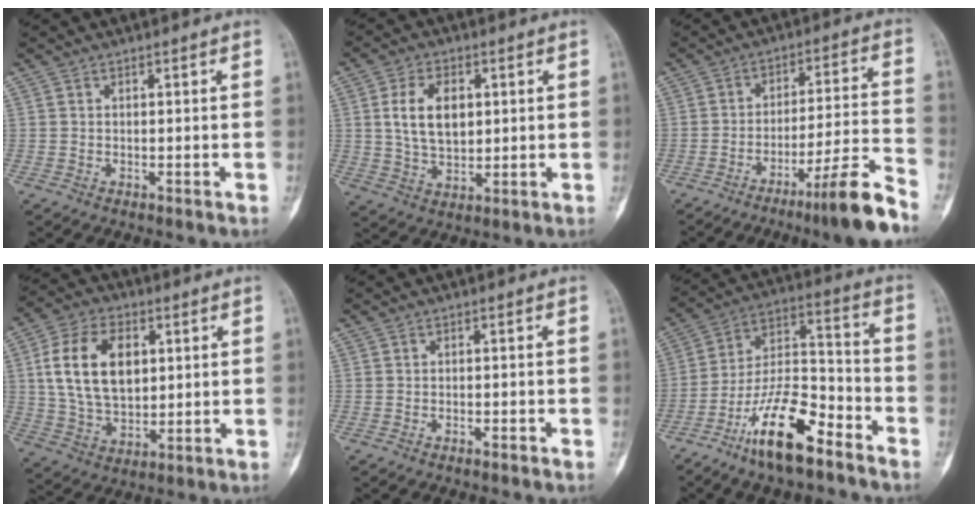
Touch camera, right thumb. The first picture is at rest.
{"total": 9.6, "force": [2.0, 6.0, 7.2], "torque": [-0.114, -0.009, 0.043]}
{"total": 12.7, "force": [-9.2, -0.3, 8.6], "torque": [-0.130, 0.062, -0.146]}
{"total": 15.2, "force": [3.3, 9.7, 11.3], "torque": [-0.185, -0.005, 0.062]}
{"total": 1.3, "force": [-1.0, 0.3, 0.7], "torque": [-0.018, 0.007, -0.013]}
{"total": 16.5, "force": [-10.6, 5.4, 11.4], "torque": [-0.202, 0.077, -0.195]}